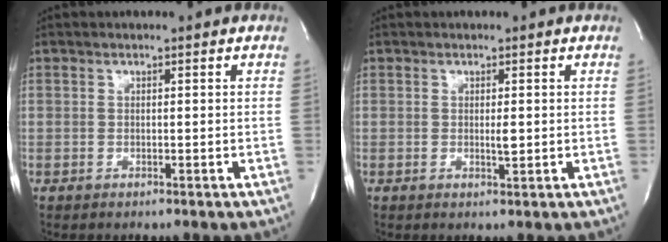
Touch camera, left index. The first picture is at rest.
{"total": 1.1, "force": [-0.1, 0.2, 1.1], "torque": [-0.020, -0.006, -0.002]}